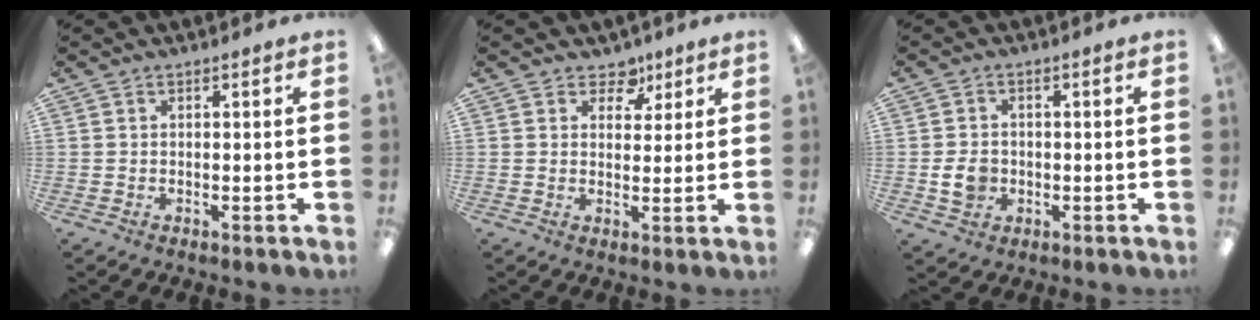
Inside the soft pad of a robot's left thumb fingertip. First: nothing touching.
{"total": 5.6, "force": [3.5, 3.9, 1.9], "torque": [-0.011, -0.018, 0.059]}
{"total": 5.1, "force": [-1.0, 4.2, 2.7], "torque": [-0.046, 0.005, -0.016]}